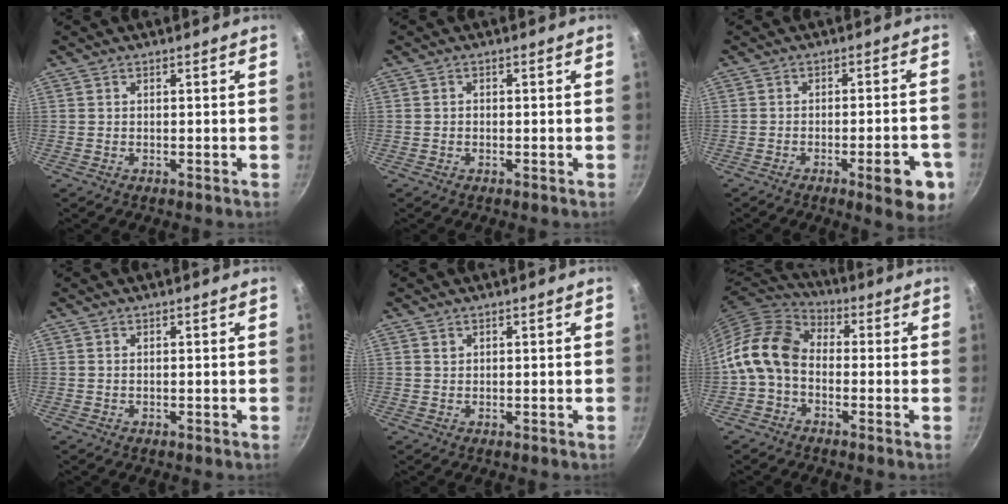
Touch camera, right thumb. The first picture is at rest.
{"total": 0.7, "force": [-0.1, 0.6, 0.3], "torque": [-0.006, 0.003, -0.002]}
{"total": 9.6, "force": [-4.2, 2.6, 8.2], "torque": [-0.086, 0.018, -0.050]}
{"total": 0.0}
{"total": 0.9, "force": [0.5, 0.7, 0.3], "torque": [-0.003, 0.001, 0.009]}
{"total": 11.7, "force": [-1.7, 8.5, 7.8], "torque": [-0.132, 0.037, -0.057]}